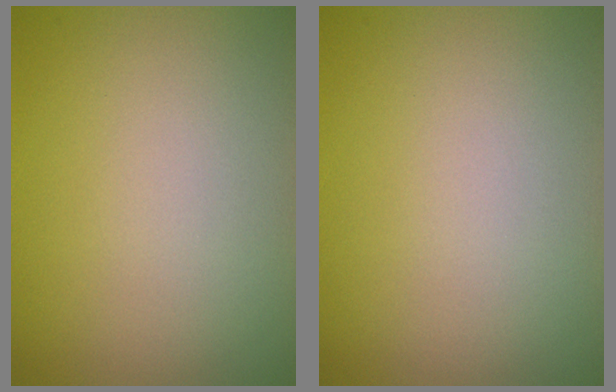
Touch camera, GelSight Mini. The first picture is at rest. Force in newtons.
{"total": 0.0}